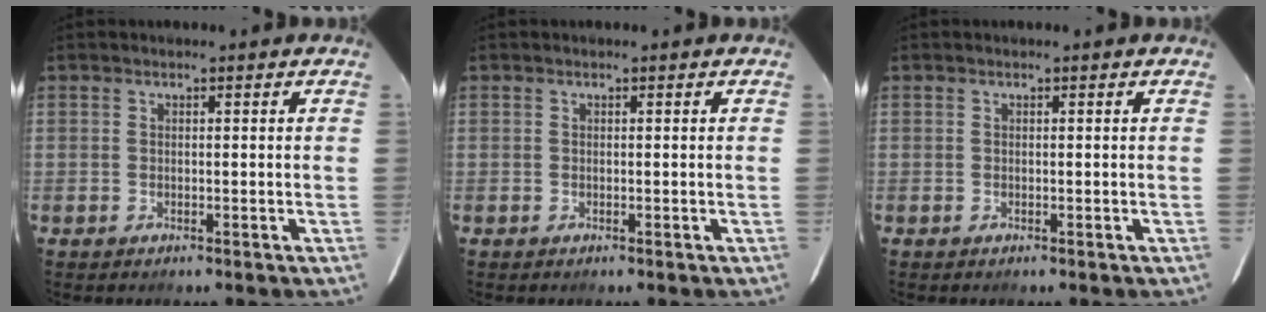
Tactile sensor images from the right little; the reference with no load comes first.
{"total": 0.0}
{"total": 0.0}